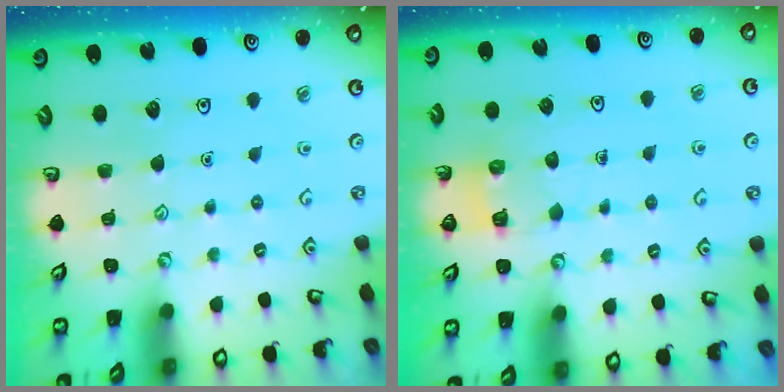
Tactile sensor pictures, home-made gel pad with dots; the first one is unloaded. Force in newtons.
{"total": 2.5, "press": 2.5, "slide": 0.1}